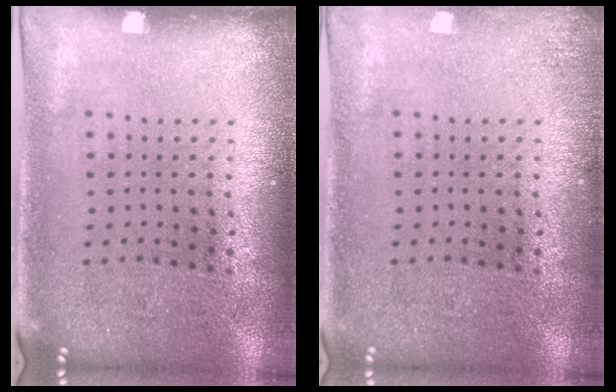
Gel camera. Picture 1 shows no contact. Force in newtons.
{"total": 1.2, "press": 1.1, "slide": 0.2}